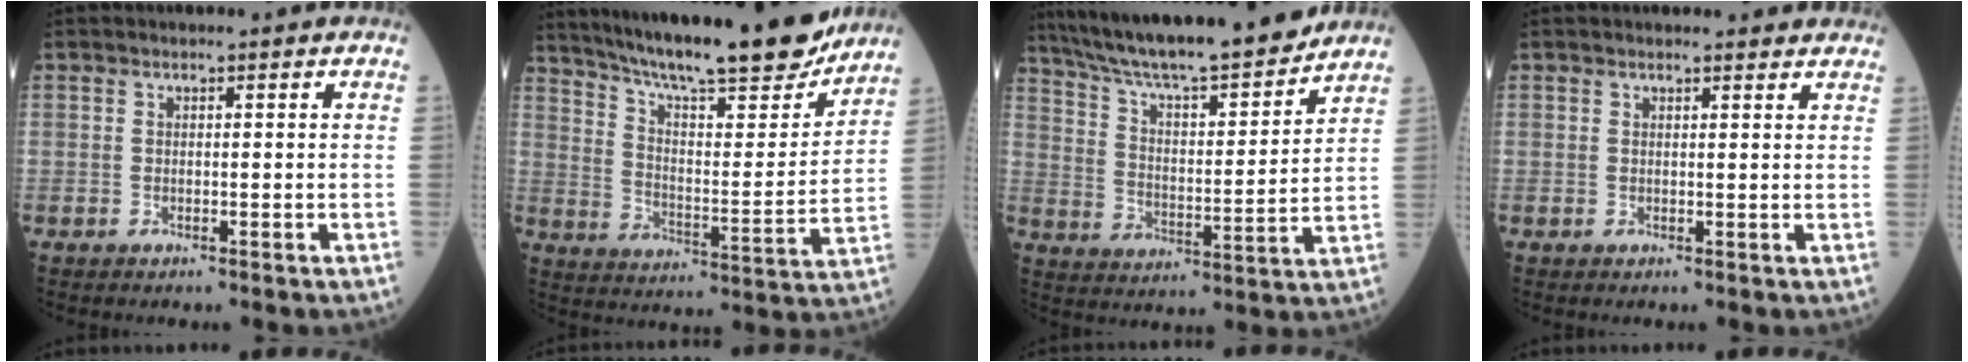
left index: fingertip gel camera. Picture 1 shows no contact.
{"total": 24.7, "force": [21.1, 3.1, 12.4], "torque": [-0.208, -0.017, 0.305]}
{"total": 20.9, "force": [18.4, 1.9, 9.8], "torque": [-0.169, 0.005, 0.290]}
{"total": 4.0, "force": [3.7, 0.9, 1.0], "torque": [-0.010, 0.009, 0.033]}